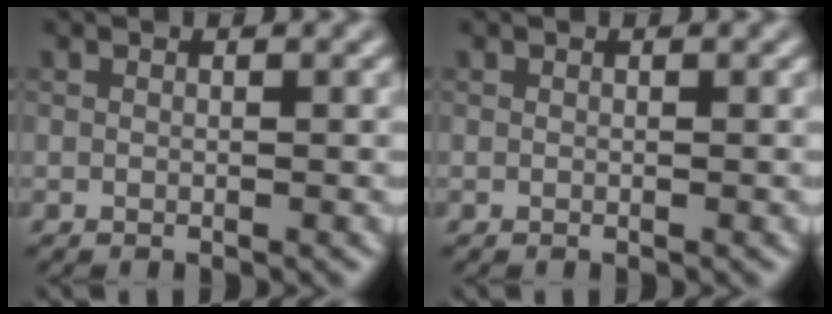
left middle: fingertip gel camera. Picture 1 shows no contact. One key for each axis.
{"total": 0.0}